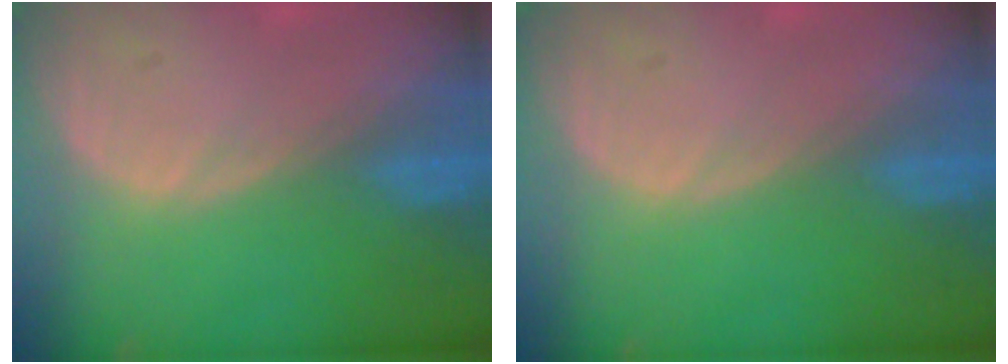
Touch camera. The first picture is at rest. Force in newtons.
{"total": 0.0}